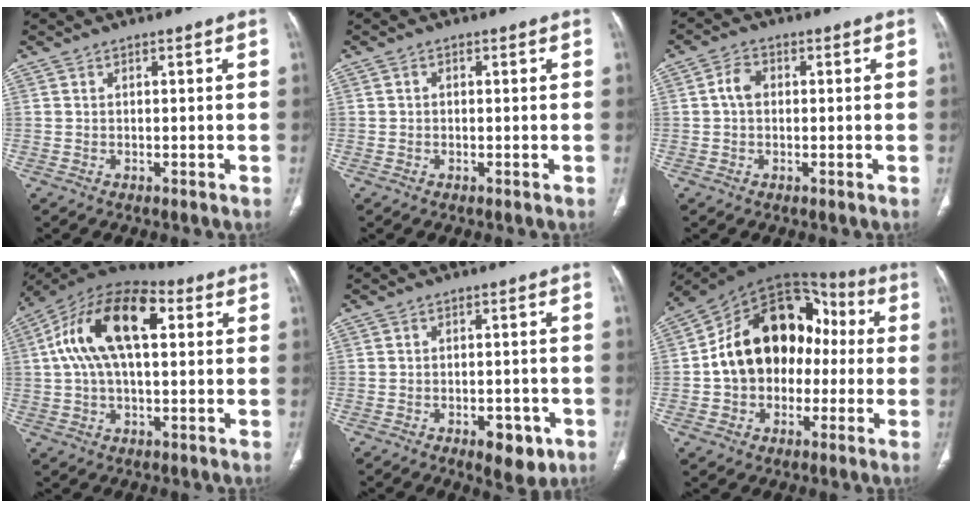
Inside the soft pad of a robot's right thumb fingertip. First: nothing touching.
{"total": 0.5, "force": [0.0, 0.5, 0.3], "torque": [-0.002, 0.002, -0.003]}
{"total": 3.3, "force": [0.2, 2.4, 2.3], "torque": [-0.039, 0.010, -0.002]}
{"total": 18.4, "force": [4.2, 9.4, 15.3], "torque": [-0.273, 0.034, 0.065]}
{"total": 6.6, "force": [-3.1, 3.4, 4.7], "torque": [-0.042, 0.009, -0.036]}
{"total": 20.5, "force": [-0.4, 15.2, 13.8], "torque": [-0.187, 0.054, -0.010]}